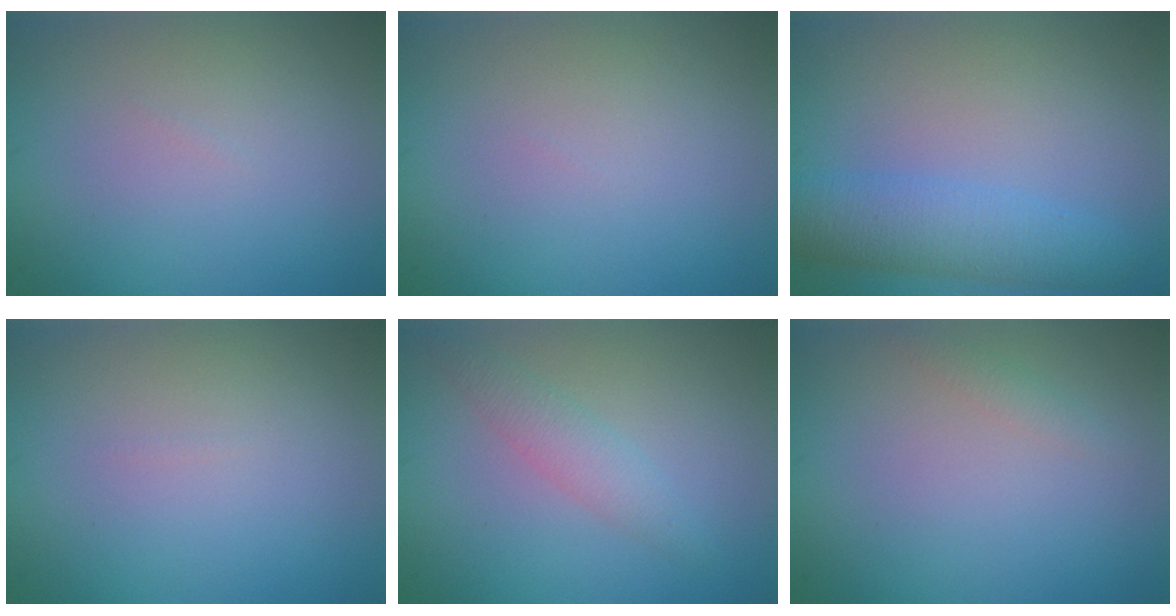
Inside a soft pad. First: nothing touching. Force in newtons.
{"total": 0.0}
{"total": 4.3, "press": 4.3, "slide": 0.1}
{"total": 0.0}
{"total": 2.2, "press": 2.2, "slide": 0.2}
{"total": 0.8, "press": 0.8, "slide": 0.1}